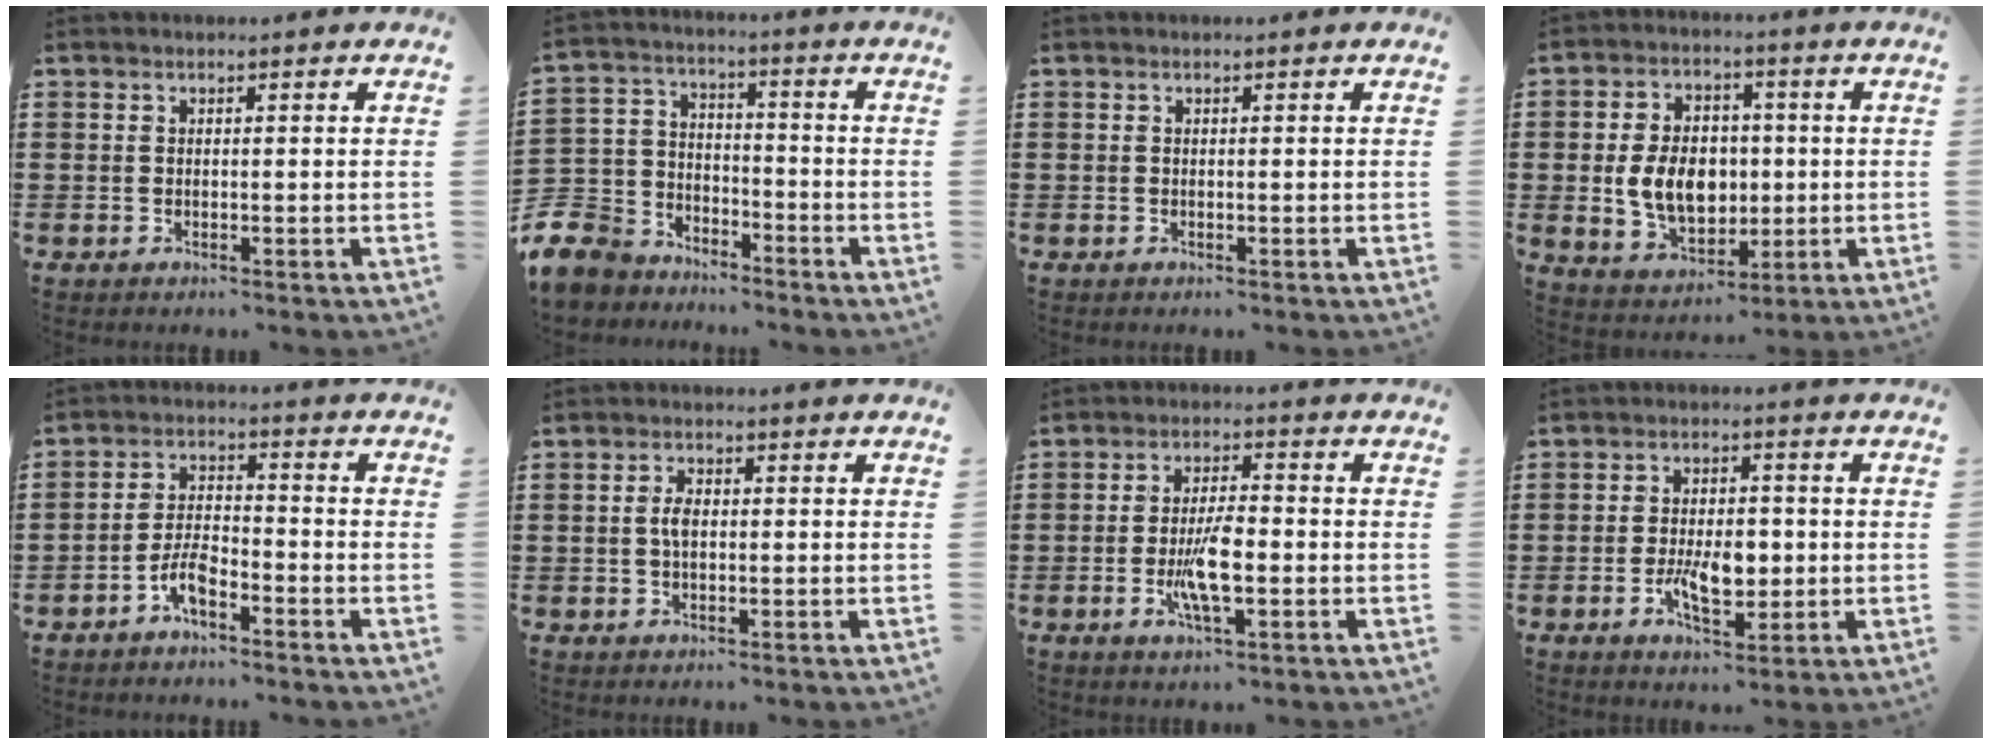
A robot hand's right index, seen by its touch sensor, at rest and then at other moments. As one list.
[{"total": 8.2, "force": [-7.0, 4.0, 1.4], "torque": [-0.071, 0.006, -0.146]}, {"total": 0.0}, {"total": 9.1, "force": [-0.3, 6.4, 6.4], "torque": [-0.129, 0.006, -0.009]}, {"total": 4.8, "force": [-3.1, 1.7, 3.2], "torque": [-0.084, 0.002, -0.067]}, {"total": 2.8, "force": [0.1, 1.3, 2.5], "torque": [-0.056, 0.002, -0.003]}, {"total": 6.9, "force": [-1.5, 2.0, 6.4], "torque": [-0.134, -0.007, -0.033]}, {"total": 6.6, "force": [-1.1, 3.4, 5.5], "torque": [-0.101, 0.002, -0.022]}]